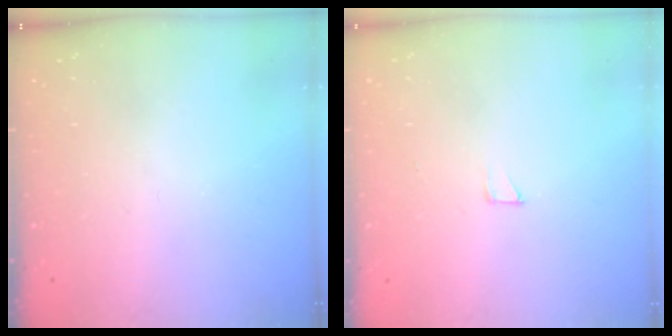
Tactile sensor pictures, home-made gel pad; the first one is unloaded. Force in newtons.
{"total": 1.7, "press": 1.7, "slide": 0.1}